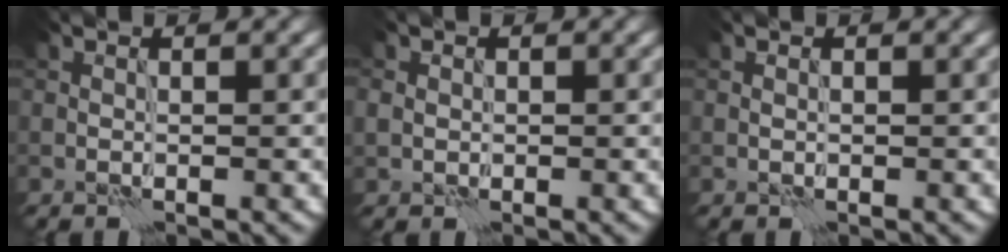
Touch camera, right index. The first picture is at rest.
{"total": 1.3, "force": [0.1, 1.2, 0.4], "torque": [-0.009, -0.002, 0.002]}
{"total": 0.0}